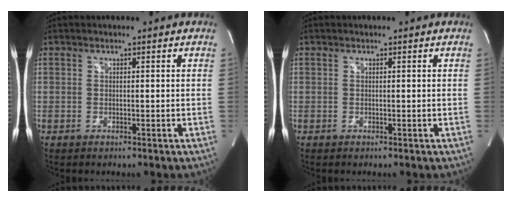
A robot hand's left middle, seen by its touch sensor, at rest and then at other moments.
{"total": 0.0}